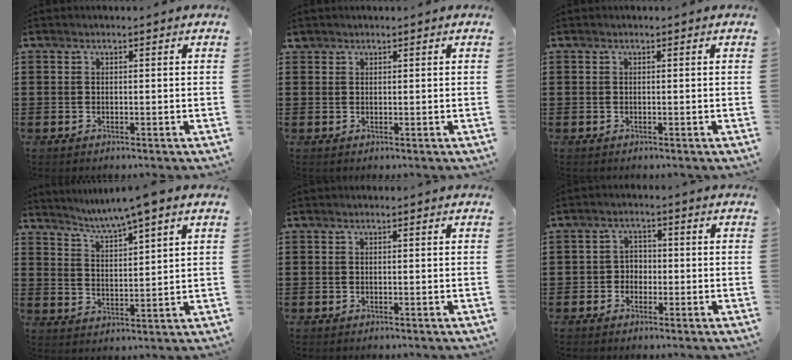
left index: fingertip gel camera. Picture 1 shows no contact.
{"total": 1.0, "force": [0.8, 0.5, 0.2], "torque": [-0.007, 0.003, 0.016]}
{"total": 0.0}
{"total": 4.3, "force": [3.7, -1.1, 2.0], "torque": [-0.054, -0.025, 0.057]}
{"total": 0.0}
{"total": 2.5, "force": [-1.1, 2.1, 0.7], "torque": [-0.023, 0.007, -0.026]}